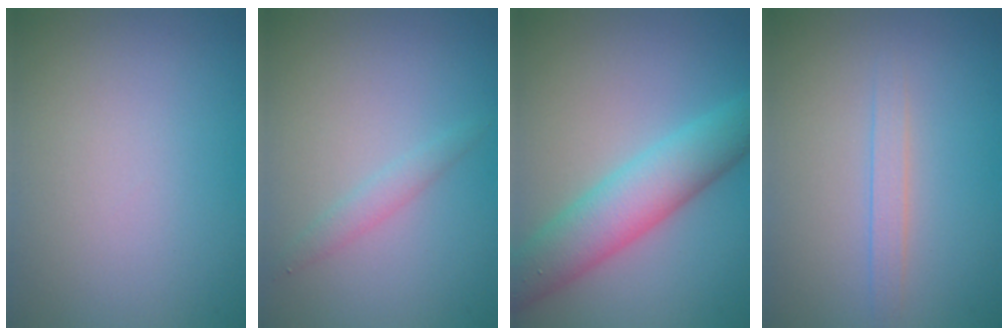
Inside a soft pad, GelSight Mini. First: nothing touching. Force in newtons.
{"total": 1.2, "press": 1.2, "slide": 0.1}
{"total": 6.1, "press": 6.1, "slide": 0.1}
{"total": 1.3, "press": 1.3, "slide": 0.0}